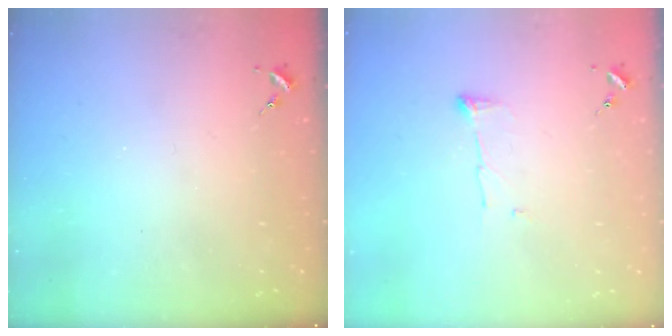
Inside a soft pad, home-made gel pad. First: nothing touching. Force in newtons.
{"total": 5.4, "press": 5.4, "slide": 0.6}